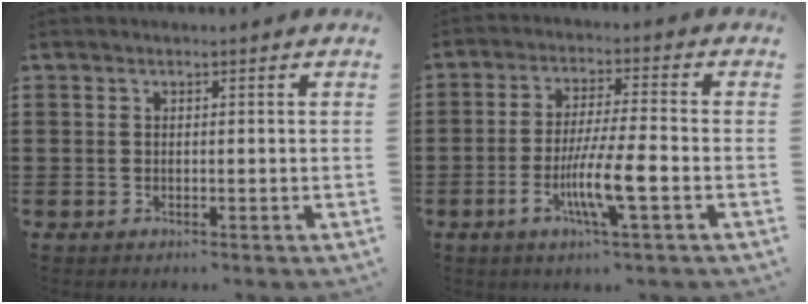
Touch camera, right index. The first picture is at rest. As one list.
[{"total": 8.6, "force": [-3.2, 0.8, 7.9], "torque": [-0.154, -0.014, -0.061]}]